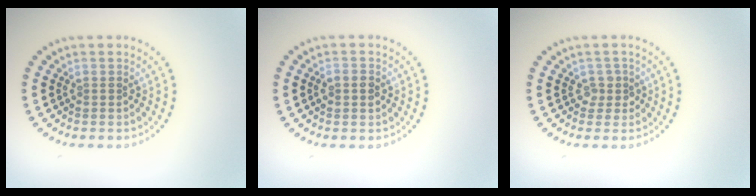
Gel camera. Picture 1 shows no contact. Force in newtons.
{"total": 1.5, "press": 1.5, "slide": 0.3}
{"total": 1.3, "press": 1.0, "slide": 0.8}